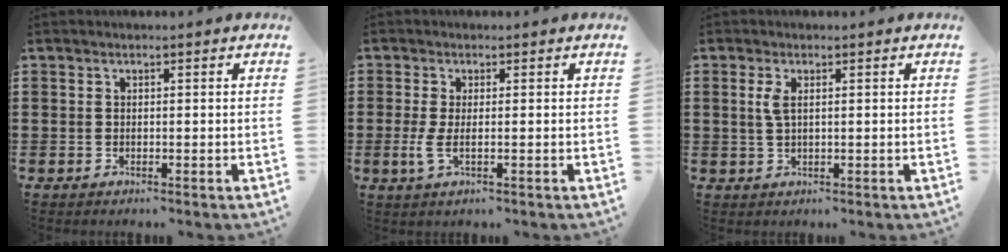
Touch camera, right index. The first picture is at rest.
{"total": 2.7, "force": [-0.4, 0.4, 2.6], "torque": [-0.063, -0.009, -0.012]}
{"total": 2.1, "force": [0.5, 0.7, 1.9], "torque": [-0.040, 0.004, 0.007]}